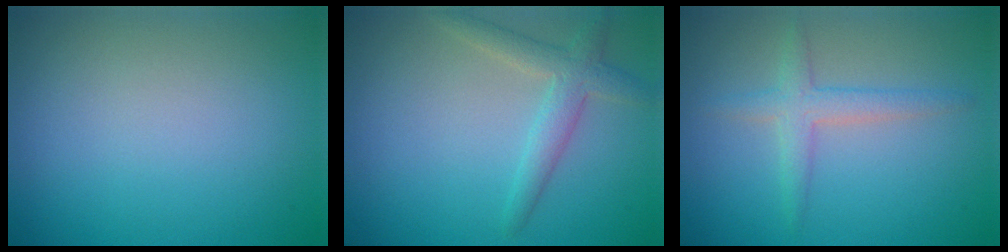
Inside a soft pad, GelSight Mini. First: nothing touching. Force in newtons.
{"total": 2.8, "press": 2.8, "slide": 0.2}
{"total": 2.2, "press": 2.2, "slide": 0.0}